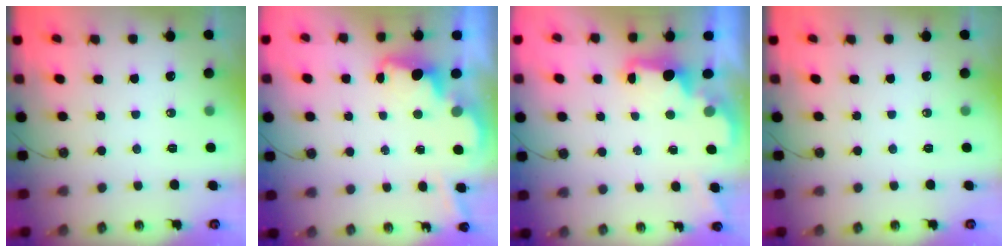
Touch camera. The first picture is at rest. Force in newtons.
{"total": 3.6, "press": 3.5, "slide": 0.7}
{"total": 2.3, "press": 2.2, "slide": 0.7}
{"total": 0.0}